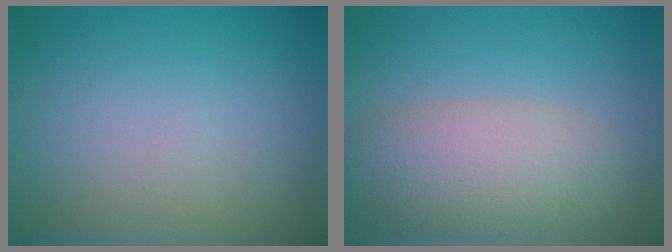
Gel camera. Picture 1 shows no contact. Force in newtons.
{"total": 6.0, "press": 6.0, "slide": 0.4}